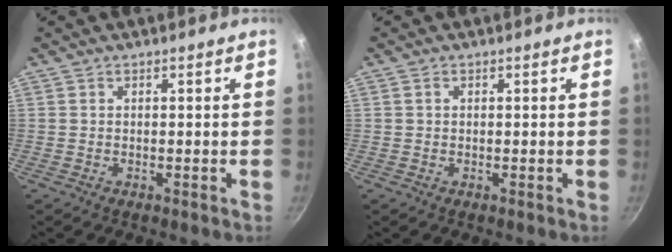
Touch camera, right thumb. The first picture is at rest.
{"total": 0.7, "force": [0.2, 0.6, 0.4], "torque": [-0.004, 0.004, 0.002]}